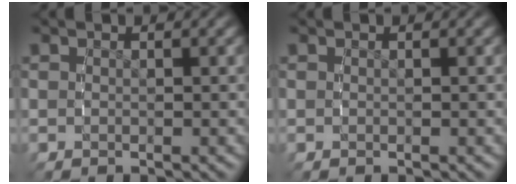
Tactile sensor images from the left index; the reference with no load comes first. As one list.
[{"total": 0.0}]